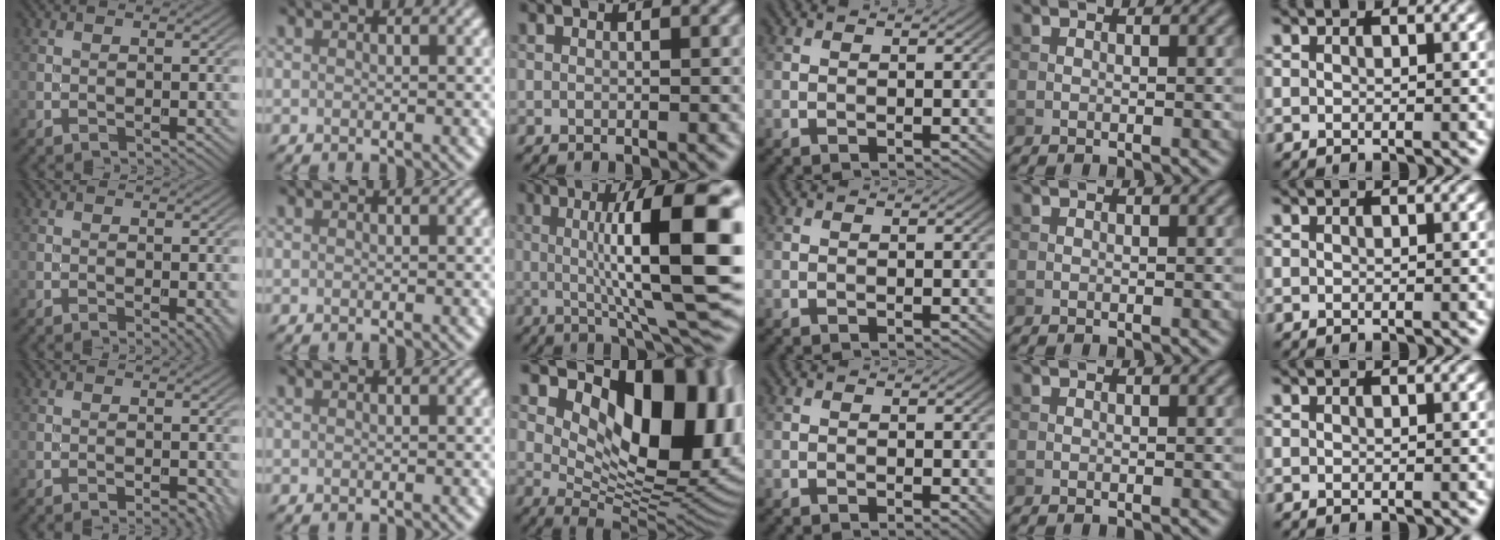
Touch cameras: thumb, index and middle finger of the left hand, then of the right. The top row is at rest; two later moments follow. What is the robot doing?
{"motion": "screw", "object": "dispenser bottle"}